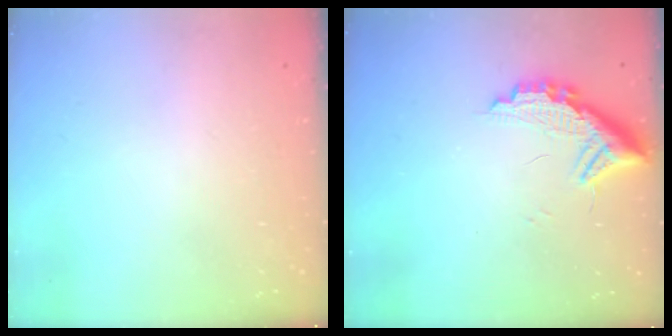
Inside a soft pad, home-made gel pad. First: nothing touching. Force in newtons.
{"total": 10.9, "press": 10.8, "slide": 0.9}